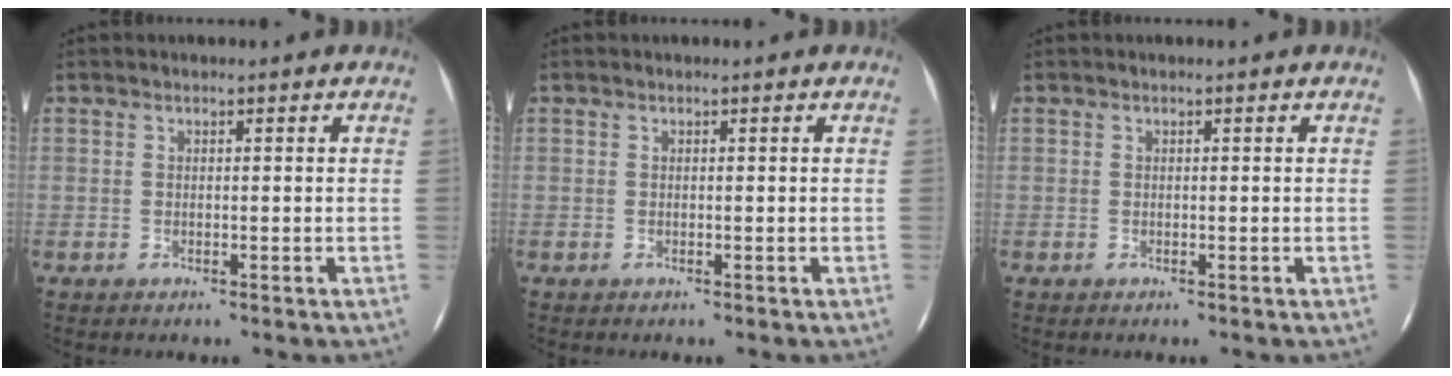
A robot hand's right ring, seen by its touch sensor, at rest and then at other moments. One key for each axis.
{"total": 0.0}
{"total": 0.0}